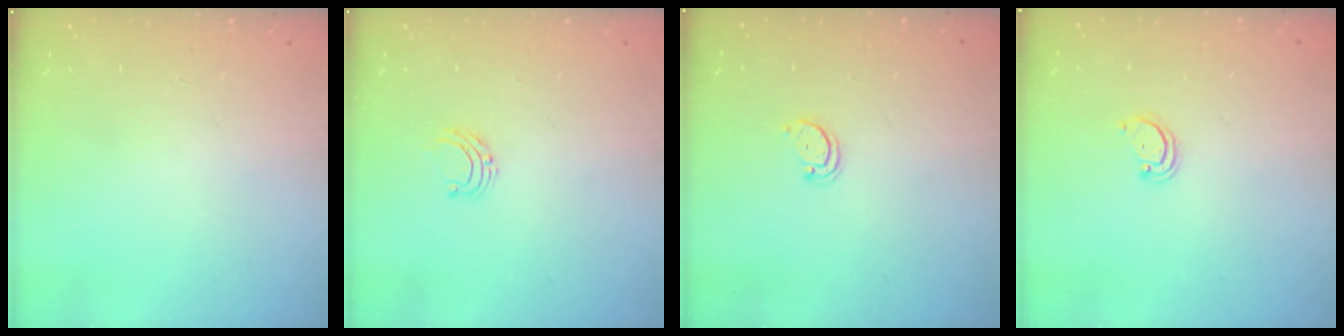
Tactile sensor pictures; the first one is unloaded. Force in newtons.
{"total": 4.9, "press": 4.9, "slide": 0.5}
{"total": 2.2, "press": 2.2, "slide": 0.4}
{"total": 1.8, "press": 1.8, "slide": 0.2}